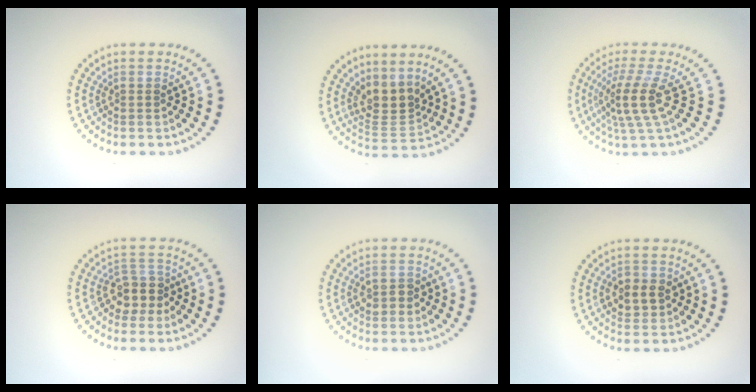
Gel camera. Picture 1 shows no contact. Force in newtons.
{"total": 3.2, "press": 2.4, "slide": 2.1}
{"total": 3.8, "press": 2.7, "slide": 2.6}
{"total": 2.8, "press": 2.4, "slide": 1.4}
{"total": 1.8, "press": 1.8, "slide": 0.1}
{"total": 2.6, "press": 2.5, "slide": 0.5}